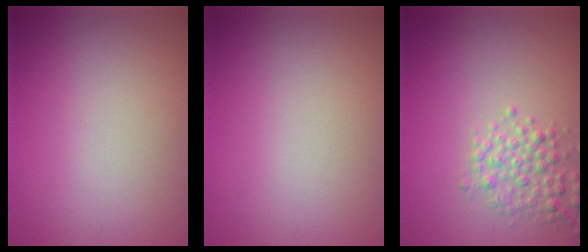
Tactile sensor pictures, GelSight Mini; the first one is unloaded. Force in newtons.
{"total": 0.0}
{"total": 2.7, "press": 2.7, "slide": 0.0}